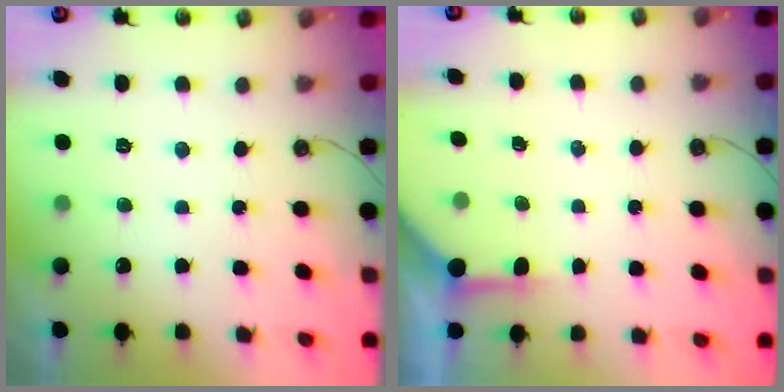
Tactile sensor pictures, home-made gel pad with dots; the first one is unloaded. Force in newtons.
{"total": 3.8, "press": 3.8, "slide": 0.5}